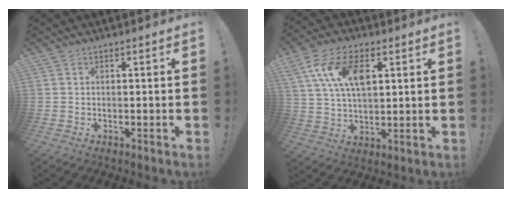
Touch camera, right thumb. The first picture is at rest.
{"total": 13.6, "force": [5.3, 7.5, 10.1], "torque": [-0.180, 0.002, 0.099]}